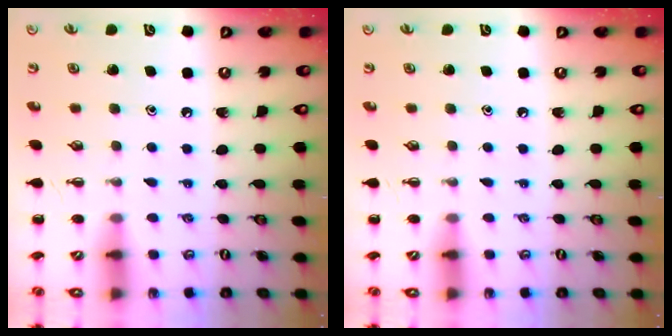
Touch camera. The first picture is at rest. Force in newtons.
{"total": 0.0}